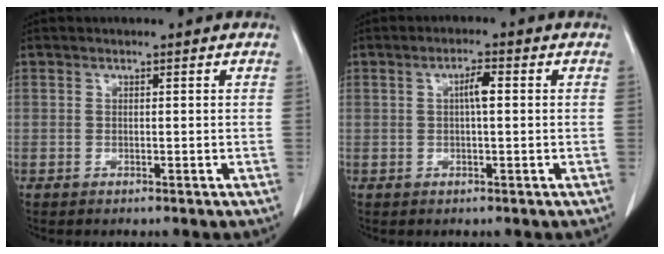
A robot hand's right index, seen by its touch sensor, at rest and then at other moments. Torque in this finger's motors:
{"motor_torque": [0.57, -0.04, 0.06, 0.04]}